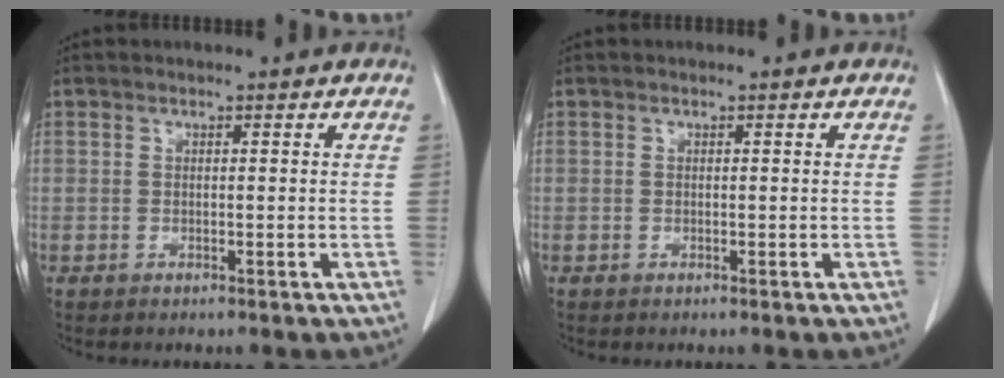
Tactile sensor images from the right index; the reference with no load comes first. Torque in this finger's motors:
{"motor_torque": [-0.02, 0.02, 0.00, 0.00]}